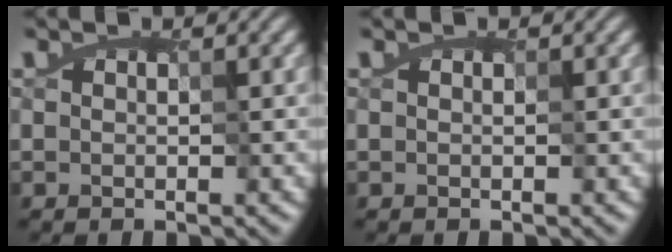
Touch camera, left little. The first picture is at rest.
{"total": 0.0}